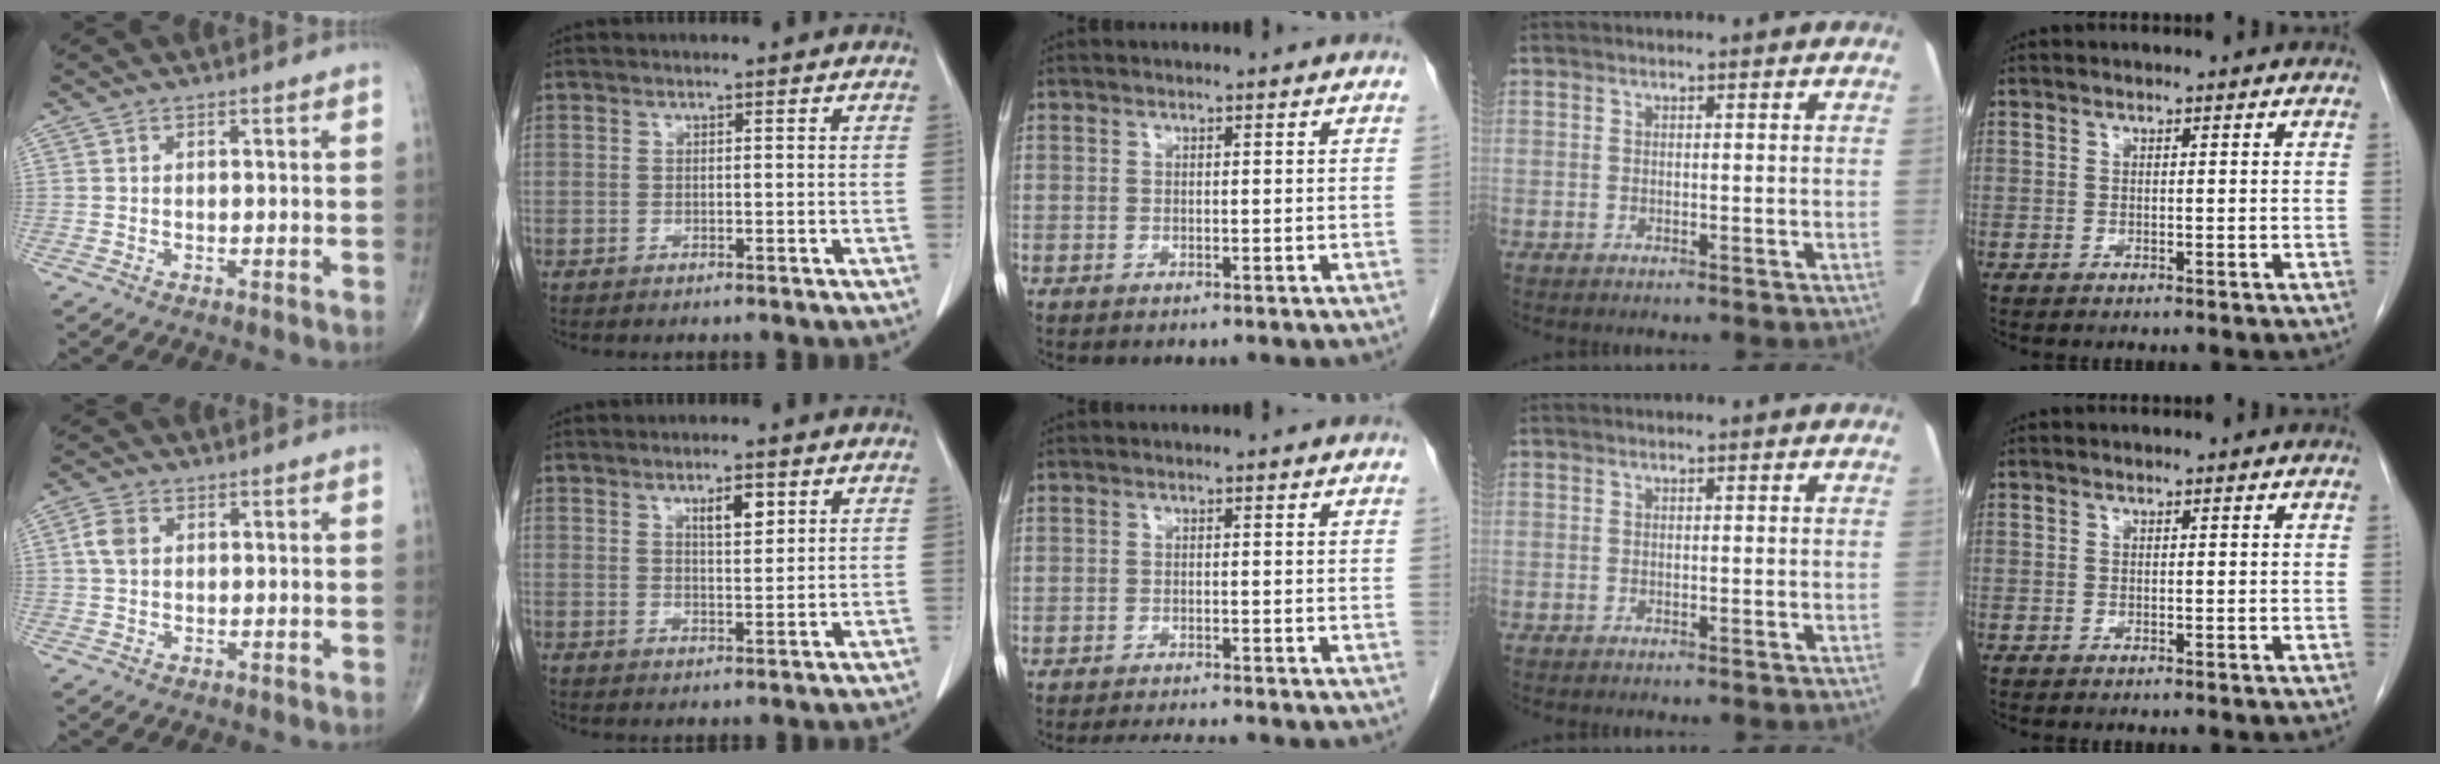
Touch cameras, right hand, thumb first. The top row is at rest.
{"thumb": {"total": 3.5, "force": [0.7, 2.5, 2.4], "torque": [-0.055, 0.007, 0.011]}, "index": {"total": 3.7, "force": [1.9, 1.1, 3.0], "torque": [-0.050, -0.002, 0.032]}, "middle": {"total": 3.9, "force": [-3.7, -0.3, 1.2], "torque": [-0.022, -0.015, -0.057]}}